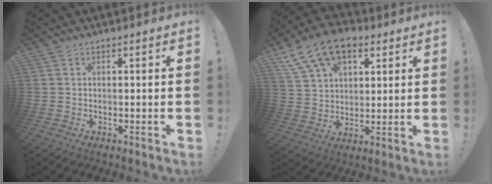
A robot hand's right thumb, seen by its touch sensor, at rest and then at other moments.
{"total": 15.4, "force": [8.5, 9.8, 8.3], "torque": [-0.145, -0.041, 0.163]}